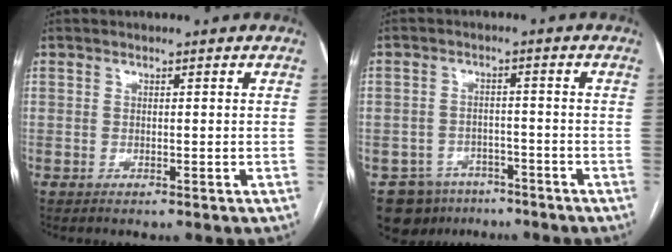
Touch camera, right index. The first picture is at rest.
{"total": 7.9, "force": [-5.3, 5.7, 0.9], "torque": [-0.013, 0.014, -0.073]}